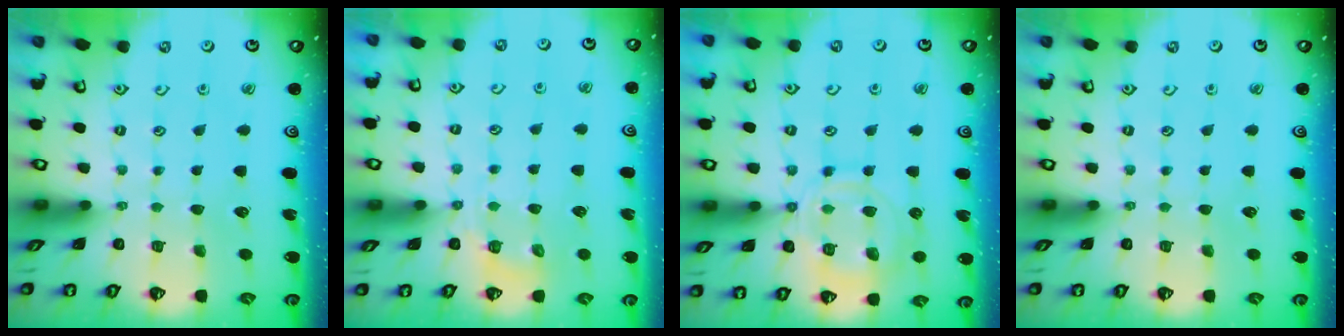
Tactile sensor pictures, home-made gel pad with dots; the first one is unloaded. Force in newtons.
{"total": 4.8, "press": 4.5, "slide": 1.6}
{"total": 12.7, "press": 12.7, "slide": 1.2}
{"total": 0.0}